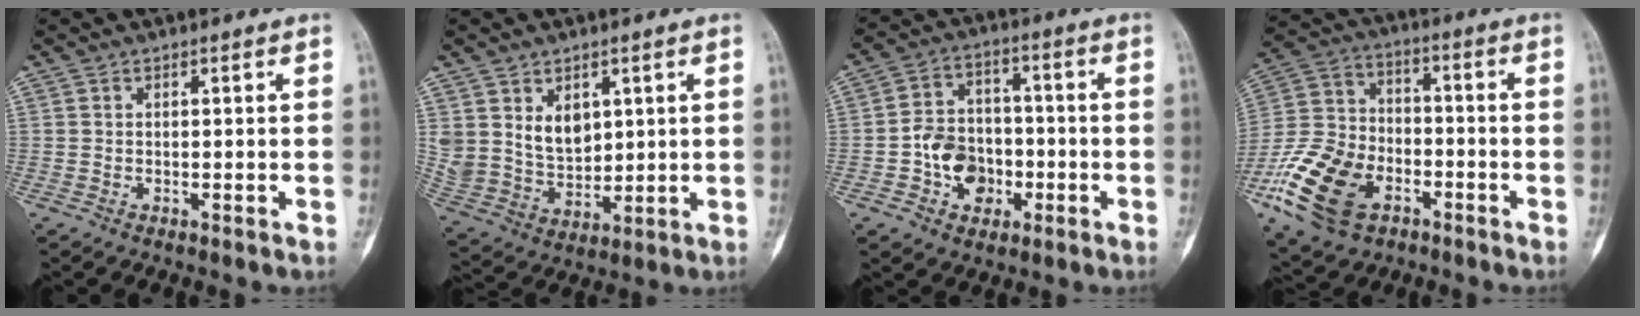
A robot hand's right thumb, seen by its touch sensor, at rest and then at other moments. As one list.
[{"total": 9.4, "force": [3.6, 6.8, 5.5], "torque": [-0.079, -0.023, 0.089]}, {"total": 8.3, "force": [-1.8, 6.5, 4.7], "torque": [-0.045, 0.018, -0.030]}, {"total": 18.5, "force": [-8.3, 11.8, 11.6], "torque": [-0.221, 0.037, -0.156]}]